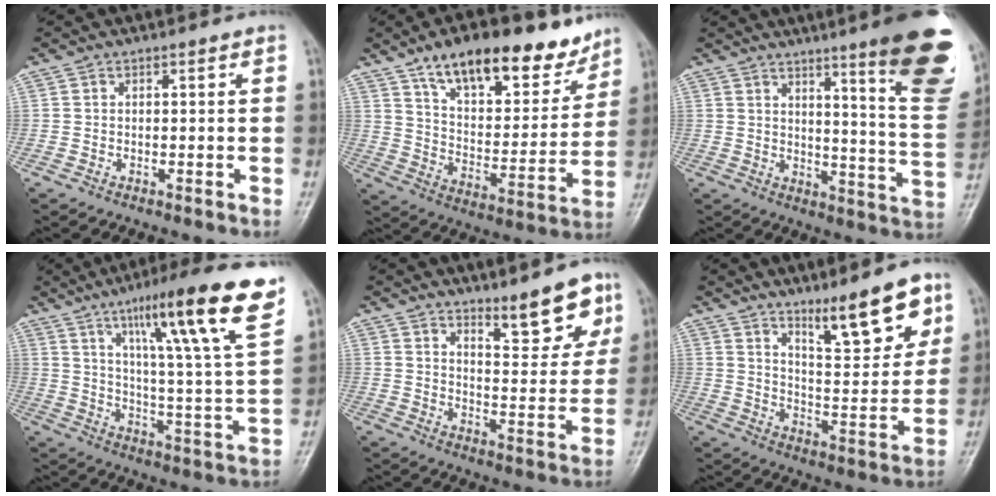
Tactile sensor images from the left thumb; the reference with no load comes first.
{"total": 20.7, "force": [14.1, 8.9, 12.3], "torque": [-0.137, -0.058, 0.229]}
{"total": 18.9, "force": [11.0, 2.2, 15.2], "torque": [-0.161, -0.071, 0.141]}
{"total": 20.3, "force": [11.6, 1.8, 16.6], "torque": [-0.233, -0.045, 0.174]}
{"total": 9.9, "force": [7.0, 2.8, 6.3], "torque": [-0.059, -0.054, 0.107]}
{"total": 13.3, "force": [8.6, 3.3, 9.5], "torque": [-0.115, -0.061, 0.141]}